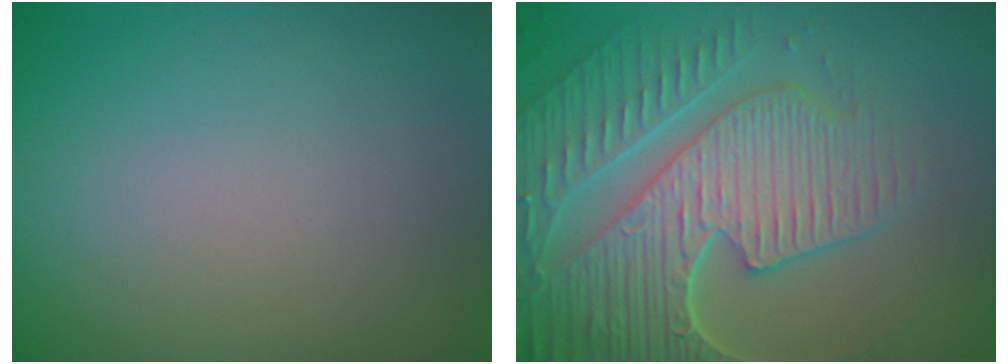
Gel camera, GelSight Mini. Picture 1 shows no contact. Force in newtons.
{"total": 8.8, "press": 6.4, "slide": 6.1}